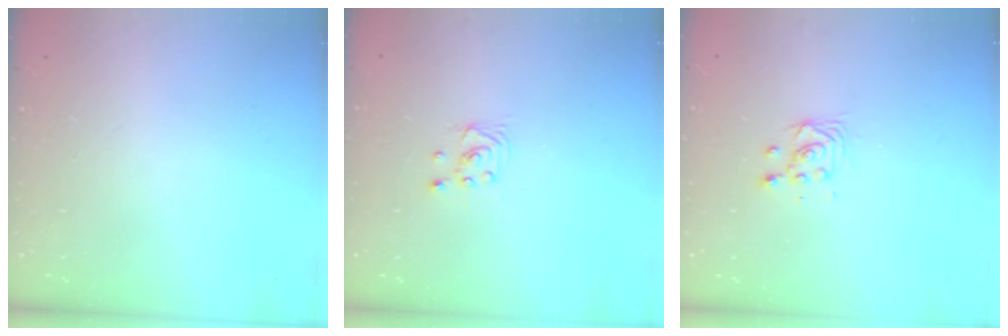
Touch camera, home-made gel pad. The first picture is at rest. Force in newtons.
{"total": 1.6, "press": 1.6, "slide": 0.0}
{"total": 3.1, "press": 3.1, "slide": 0.3}